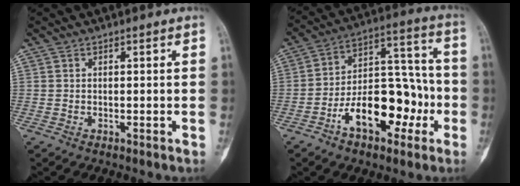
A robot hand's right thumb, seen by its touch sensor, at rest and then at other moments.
{"total": 17.1, "force": [-6.3, 9.6, 12.7], "torque": [-0.172, 0.063, -0.102]}